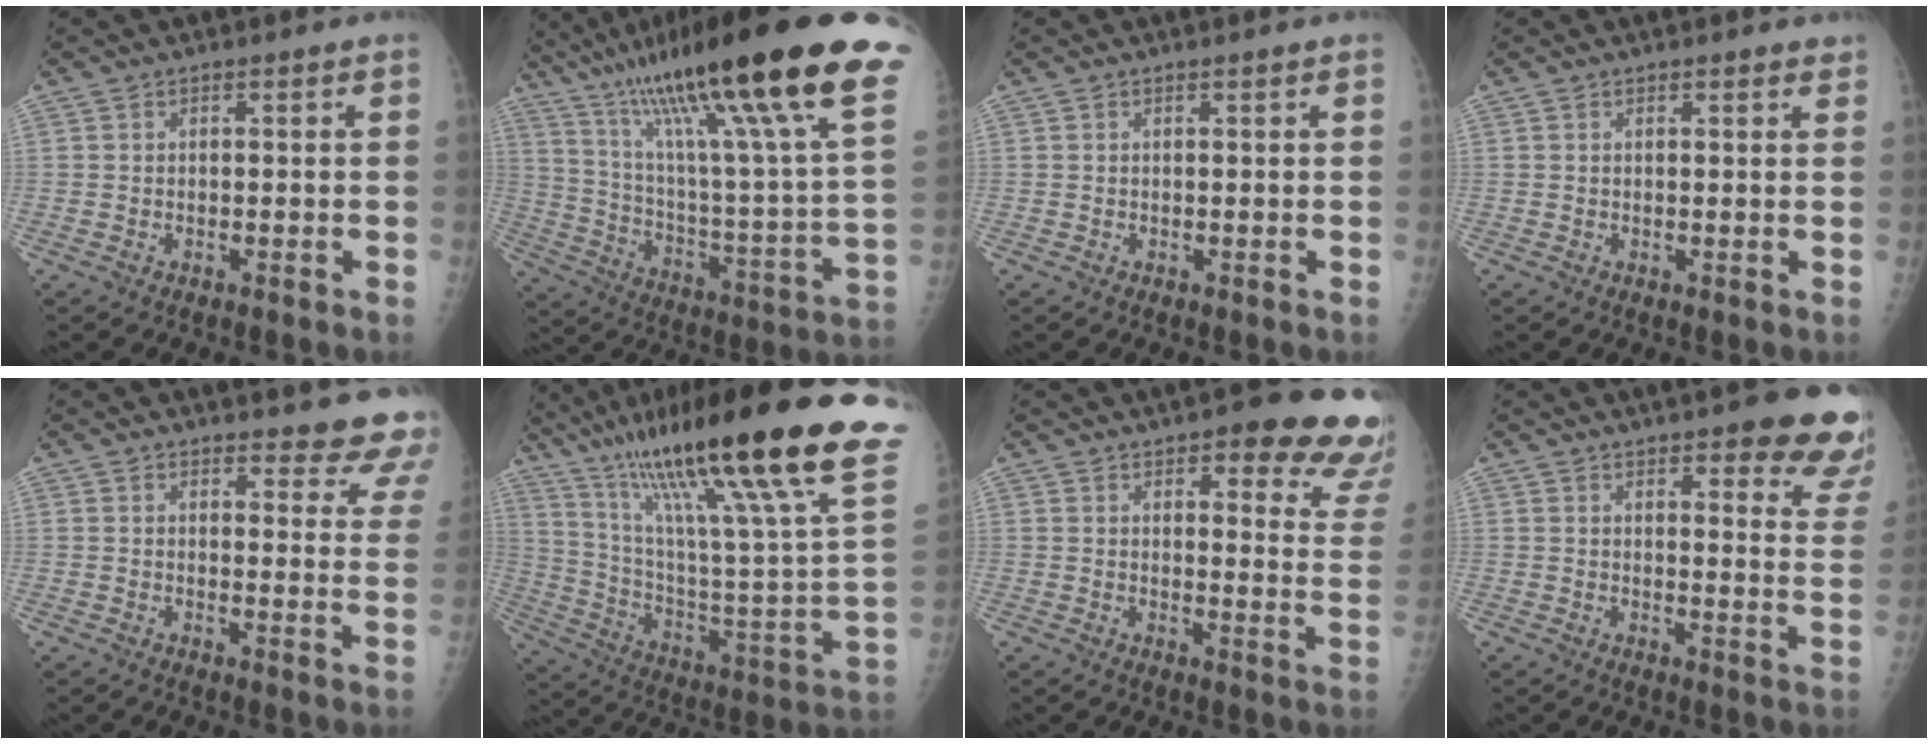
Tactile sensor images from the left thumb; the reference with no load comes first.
{"total": 36.9, "force": [22.8, 4.1, 28.7], "torque": [-0.404, -0.045, 0.369]}
{"total": 0.6, "force": [0.4, -0.1, 0.3], "torque": [-0.010, -0.001, 0.010]}
{"total": 2.7, "force": [2.2, 0.7, 1.3], "torque": [-0.003, -0.001, 0.024]}
{"total": 13.6, "force": [12.8, 3.3, 3.2], "torque": [0.016, -0.099, 0.122]}
{"total": 39.5, "force": [24.5, 5.0, 30.6], "torque": [-0.393, -0.056, 0.392]}
{"total": 18.3, "force": [12.9, 5.5, 11.8], "torque": [-0.099, -0.062, 0.137]}
{"total": 16.7, "force": [12.6, 4.3, 10.1], "torque": [-0.089, -0.066, 0.135]}